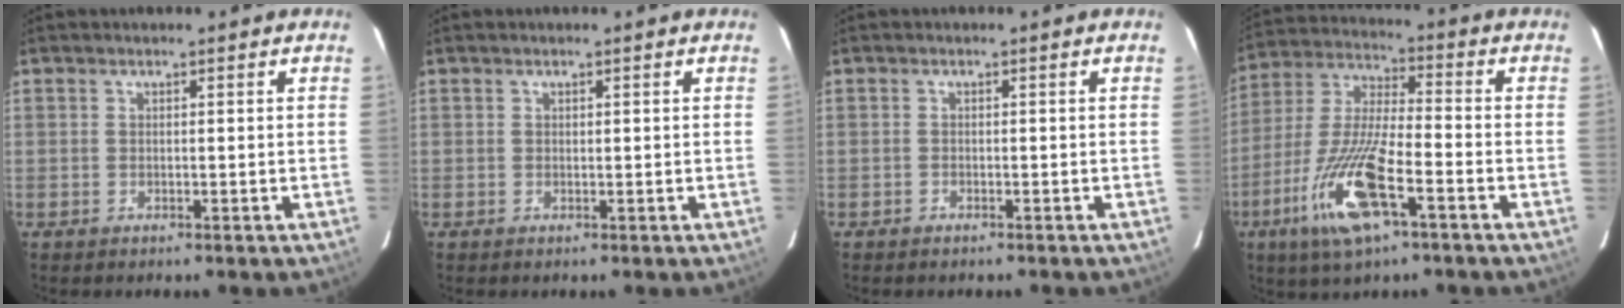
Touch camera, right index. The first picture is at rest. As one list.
[{"total": 0.0}, {"total": 1.1, "force": [-1.0, 0.3, 0.4], "torque": [-0.006, -0.003, -0.011]}, {"total": 14.6, "force": [-6.8, 2.6, 12.7], "torque": [-0.266, -0.018, -0.126]}]